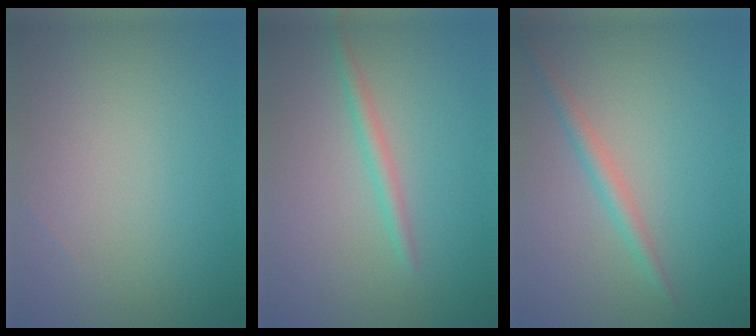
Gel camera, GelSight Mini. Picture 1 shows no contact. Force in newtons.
{"total": 1.6, "press": 1.6, "slide": 0.0}
{"total": 1.9, "press": 1.9, "slide": 0.1}